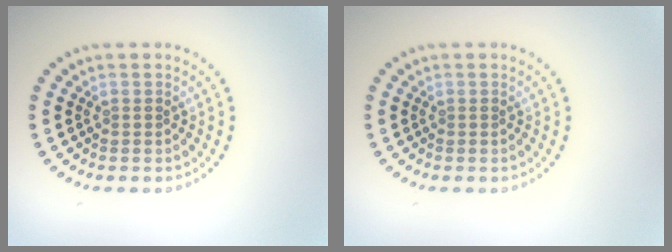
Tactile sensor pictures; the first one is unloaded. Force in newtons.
{"total": 0.0}